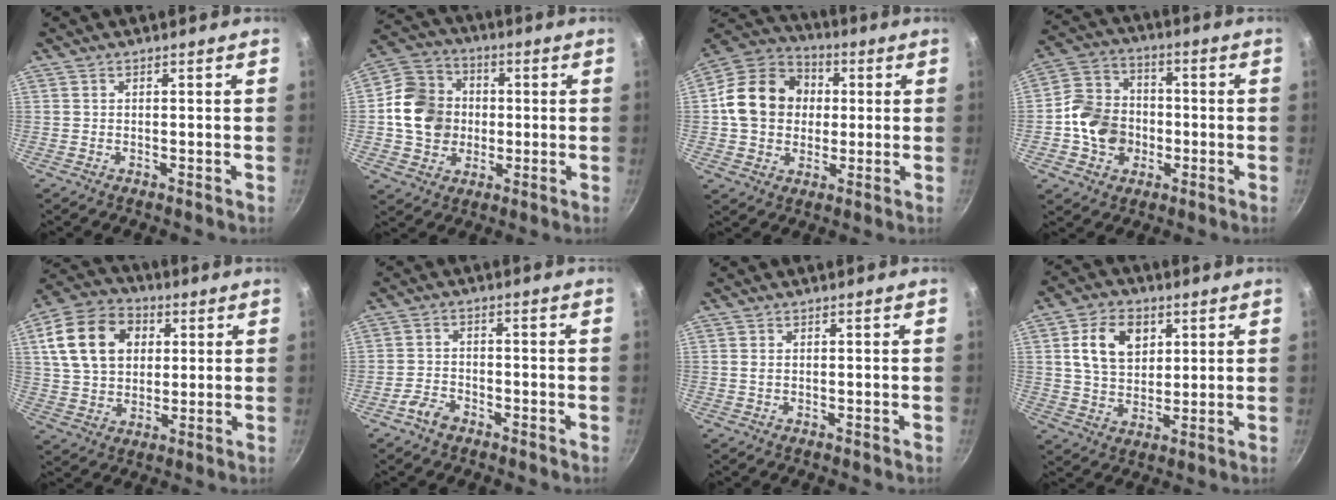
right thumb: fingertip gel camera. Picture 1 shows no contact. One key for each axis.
{"total": 13.3, "fx": -0.1, "fy": 11.6, "fz": 6.4, "tx": -0.090, "ty": 0.022, "tz": -0.011}
{"total": 15.8, "fx": 1.3, "fy": 13.2, "fz": 8.5, "tx": -0.122, "ty": 0.025, "tz": 0.010}
{"total": 12.0, "fx": -2.1, "fy": 10.1, "fz": 6.1, "tx": -0.087, "ty": 0.028, "tz": -0.051}
{"total": 16.4, "fx": 4.5, "fy": 12.1, "fz": 10.1, "tx": -0.163, "ty": 0.008, "tz": 0.072}
{"total": 3.7, "fx": -2.6, "fy": 2.0, "fz": 1.7, "tx": -0.034, "ty": 0.024, "tz": -0.050}
{"total": 0.6, "fx": 0.1, "fy": 0.3, "fz": 0.5, "tx": -0.011, "ty": 0.000, "tz": 0.002}
{"total": 10.9, "fx": 3.5, "fy": 7.7, "fz": 6.9, "tx": -0.099, "ty": -0.007, "tz": 0.060}